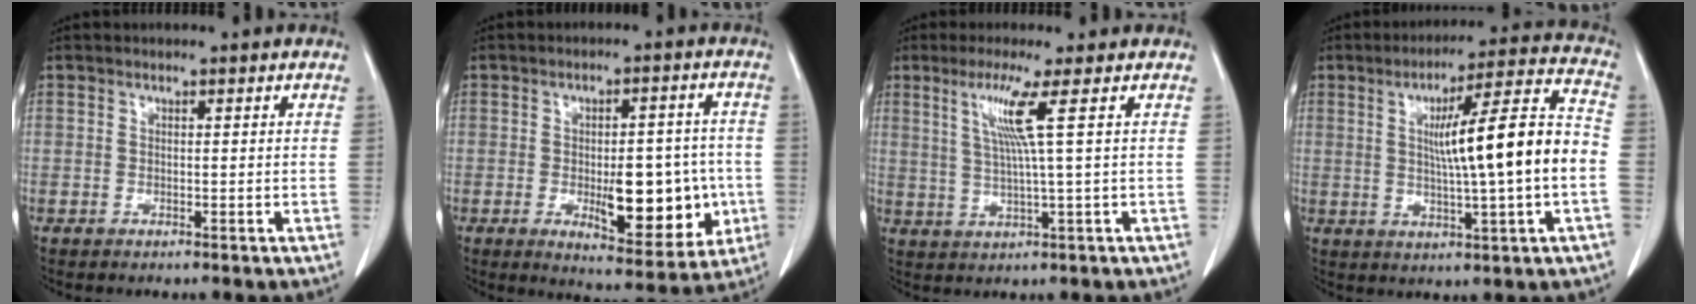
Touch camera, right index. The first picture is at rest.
{"total": 12.8, "force": [-2.6, 4.9, 11.5], "torque": [-0.144, 0.003, -0.023]}
{"total": 5.9, "force": [2.1, -1.6, 5.2], "torque": [-0.107, -0.004, 0.048]}
{"total": 15.1, "force": [-0.2, 0.0, 15.1], "torque": [-0.231, 0.016, -0.004]}